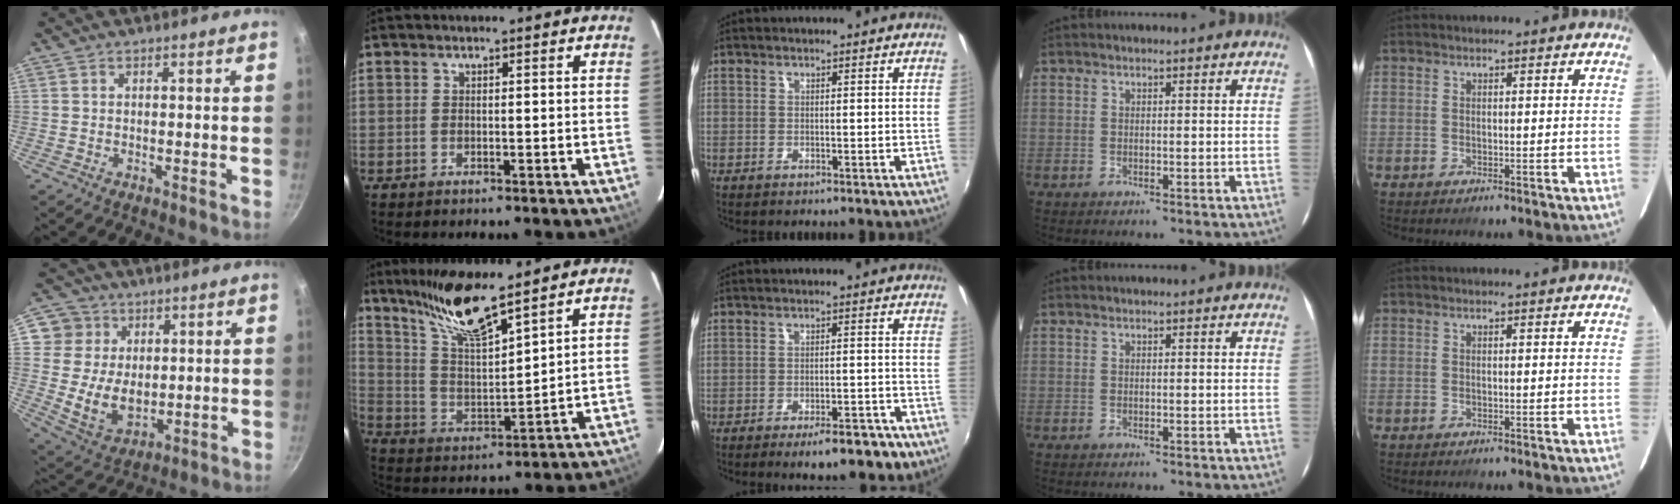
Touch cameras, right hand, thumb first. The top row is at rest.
{"thumb": {"total": 11.2, "force": [2.6, 9.8, 4.8], "torque": [-0.049, -0.019, 0.056]}, "index": {"total": 13.3, "force": [10.5, 1.3, 8.1], "torque": [-0.147, 0.002, 0.209]}, "middle": {"total": 7.7, "force": [-5.4, 2.6, 4.8], "torque": [-0.083, 0.000, -0.065]}}